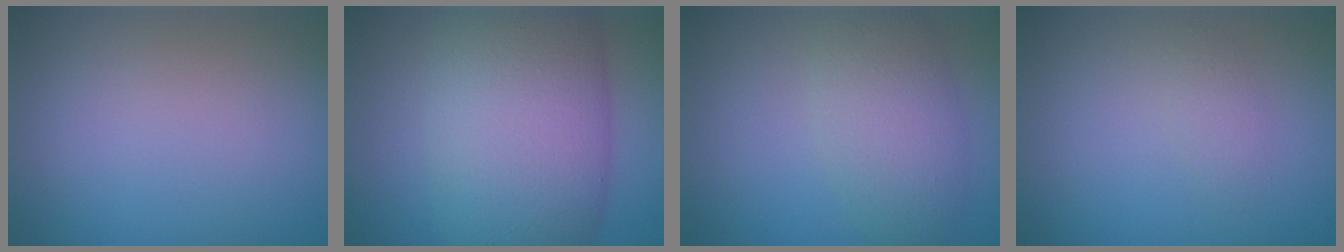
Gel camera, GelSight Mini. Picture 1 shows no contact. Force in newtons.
{"total": 12.0, "press": 12.0, "slide": 0.6}
{"total": 4.3, "press": 4.3, "slide": 0.2}
{"total": 0.9, "press": 0.9, "slide": 0.1}